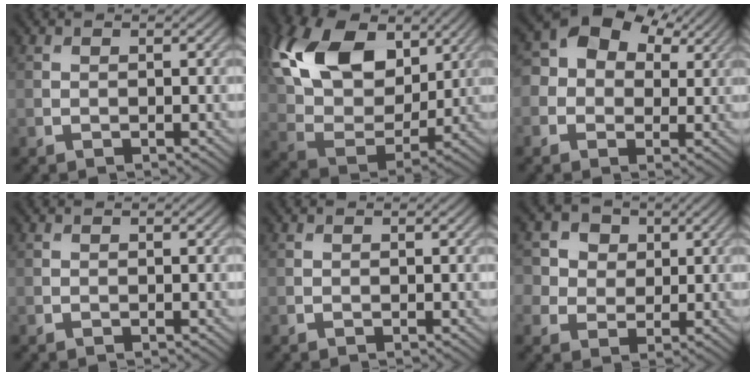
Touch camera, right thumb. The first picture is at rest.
{"total": 15.9, "force": [6.9, 9.8, 10.4], "torque": [-0.235, 0.018, 0.125]}
{"total": 8.1, "force": [1.9, 6.4, 4.7], "torque": [-0.100, 0.010, 0.014]}
{"total": 0.0}
{"total": 0.0}
{"total": 5.6, "force": [1.8, 4.9, 1.9], "torque": [-0.068, 0.006, 0.029]}